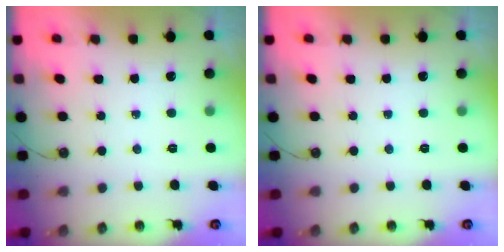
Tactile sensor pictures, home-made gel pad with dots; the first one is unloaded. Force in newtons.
{"total": 0.0}